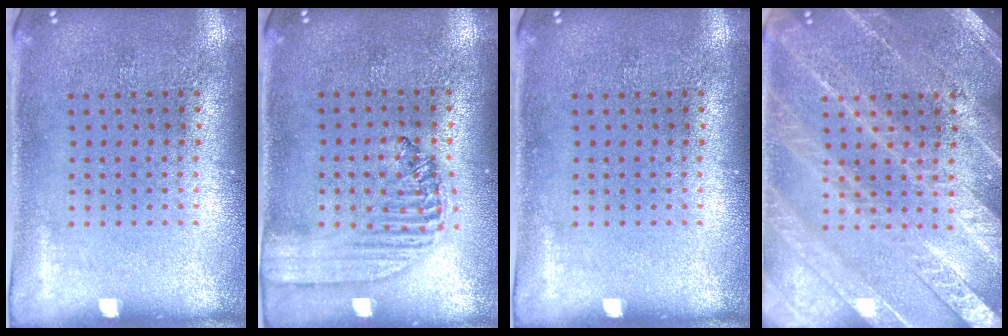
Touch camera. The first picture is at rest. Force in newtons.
{"total": 1.5, "press": 1.4, "slide": 0.5}
{"total": 0.0}
{"total": 4.8, "press": 4.8, "slide": 0.6}